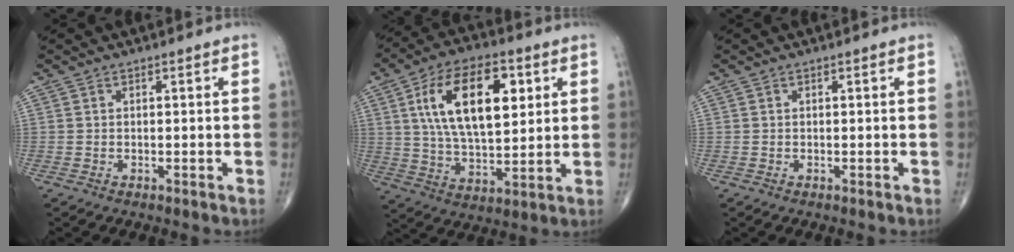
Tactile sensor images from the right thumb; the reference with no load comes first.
{"total": 18.5, "force": [5.5, 9.1, 15.2], "torque": [-0.245, -0.007, 0.097]}
{"total": 0.0}